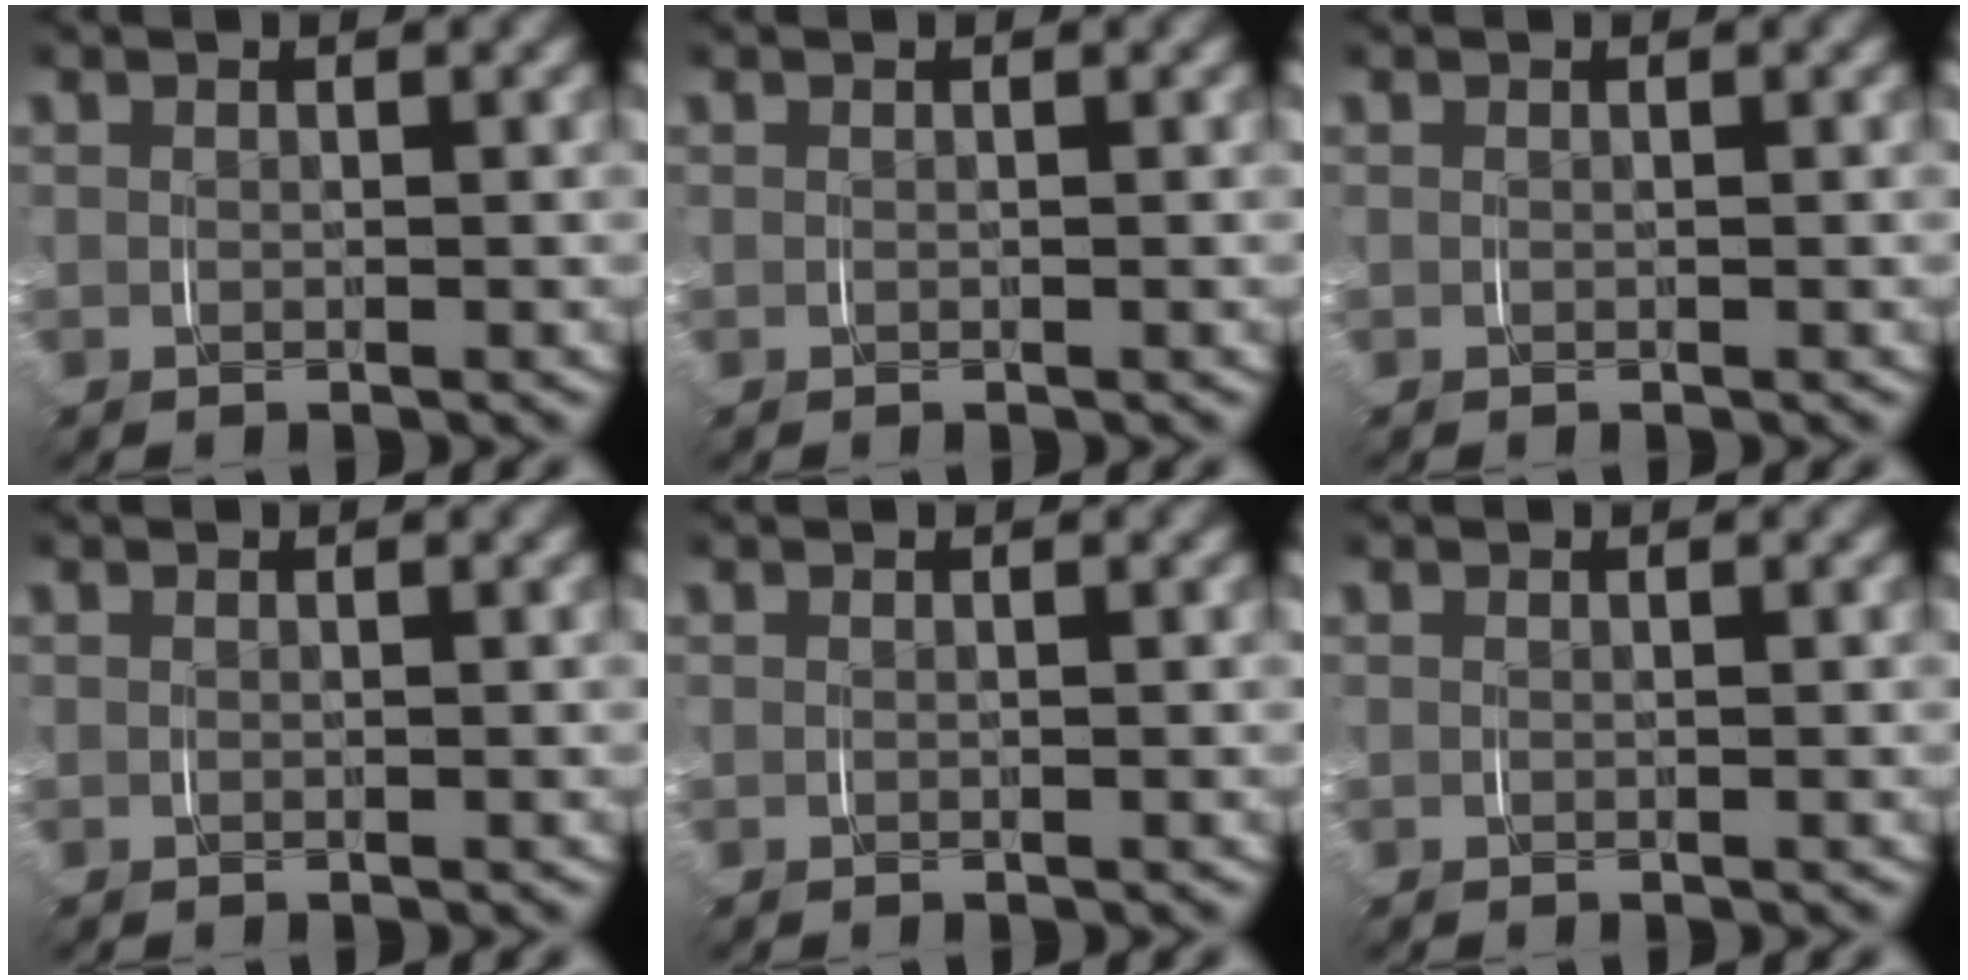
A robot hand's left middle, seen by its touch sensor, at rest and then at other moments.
{"total": 0.0}
{"total": 0.0}
{"total": 0.0}
{"total": 0.0}
{"total": 0.0}